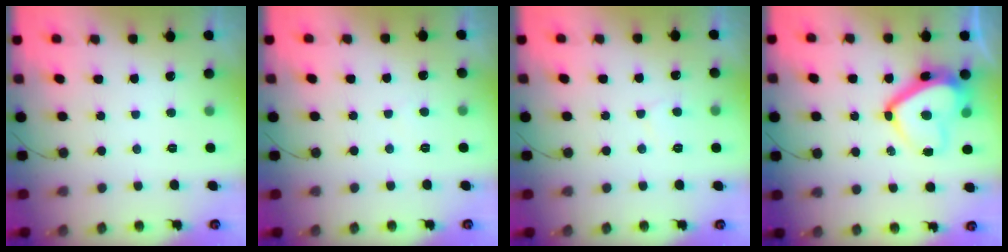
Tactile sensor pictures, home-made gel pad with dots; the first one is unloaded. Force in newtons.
{"total": 3.1, "press": 3.1, "slide": 0.3}
{"total": 3.2, "press": 3.2, "slide": 0.5}
{"total": 14.4, "press": 14.3, "slide": 2.1}